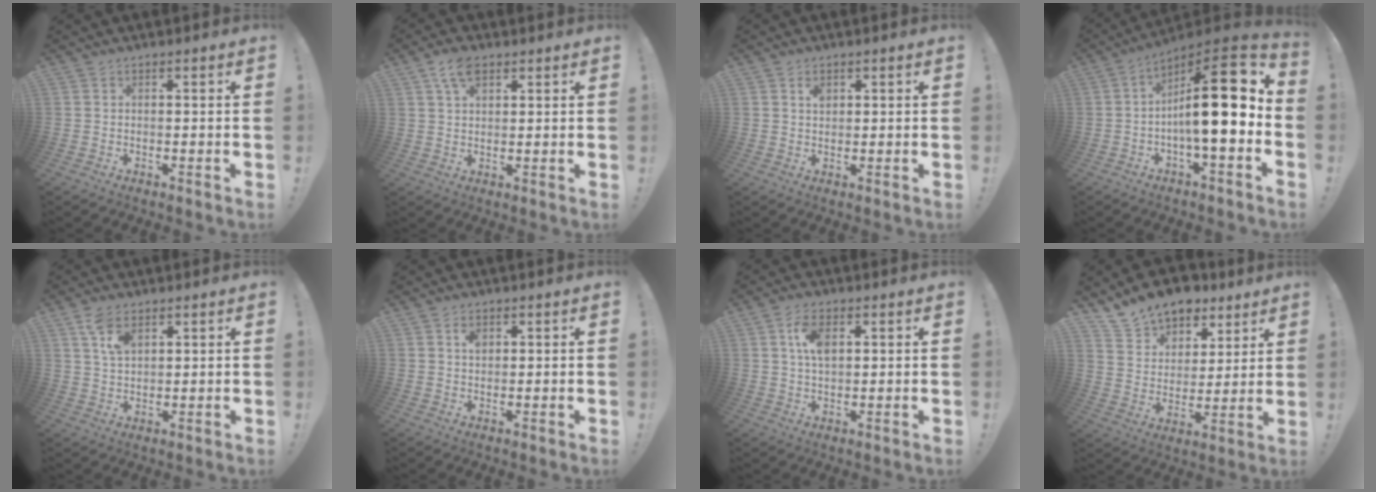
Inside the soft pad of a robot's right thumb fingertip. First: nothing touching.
{"total": 6.5, "force": [3.6, 3.6, 4.1], "torque": [-0.074, -0.006, 0.066]}
{"total": 2.0, "force": [0.9, 1.5, 1.0], "torque": [0.002, -0.007, 0.012]}
{"total": 20.0, "force": [1.1, 5.4, 19.2], "torque": [-0.291, -0.001, 0.013]}
{"total": 6.6, "force": [3.6, 3.4, 4.3], "torque": [-0.073, -0.014, 0.065]}
{"total": 2.3, "force": [0.9, 1.6, 1.3], "torque": [-0.006, -0.006, 0.010]}
{"total": 7.3, "force": [2.2, 4.0, 5.7], "torque": [-0.091, -0.001, 0.037]}
{"total": 13.8, "force": [10.9, 7.8, 3.5], "torque": [-0.070, -0.078, 0.205]}